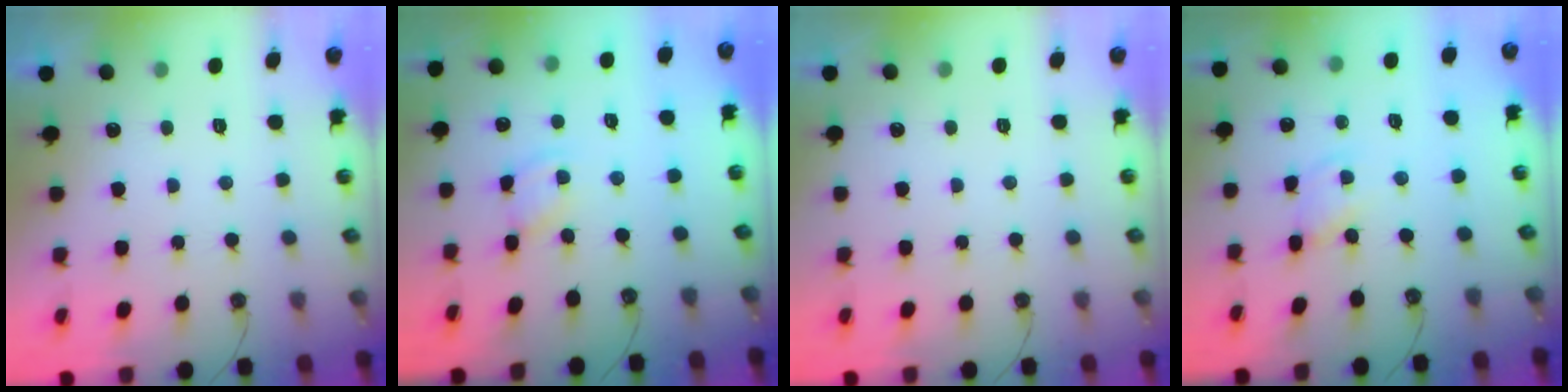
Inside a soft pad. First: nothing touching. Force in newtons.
{"total": 1.9, "press": 1.8, "slide": 0.3}
{"total": 0.0}
{"total": 2.7, "press": 2.7, "slide": 0.2}